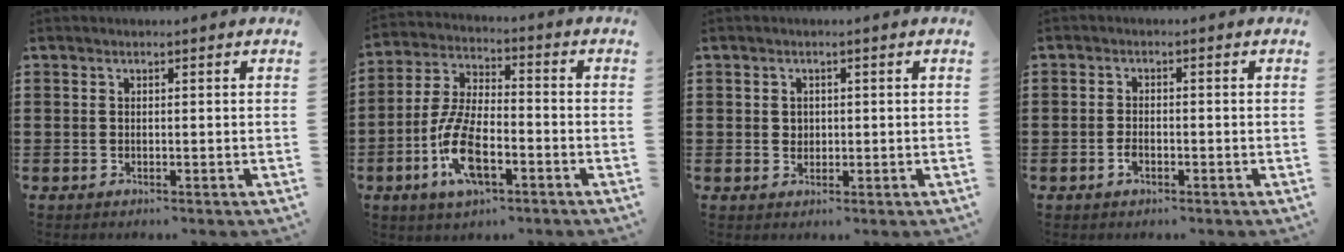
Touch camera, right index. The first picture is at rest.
{"total": 10.2, "force": [-3.8, 4.4, 8.4], "torque": [-0.191, -0.002, -0.074]}
{"total": 1.3, "force": [0.3, 1.2, 0.4], "torque": [-0.011, 0.007, 0.004]}
{"total": 1.8, "force": [-0.9, 0.9, 1.3], "torque": [-0.033, -0.003, -0.019]}